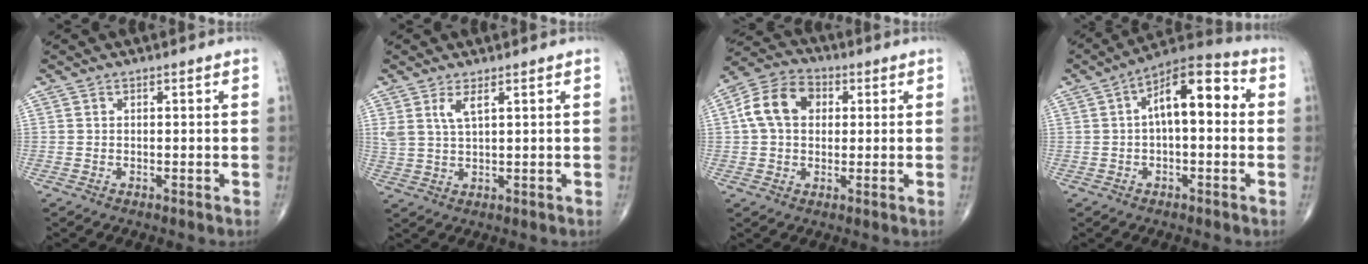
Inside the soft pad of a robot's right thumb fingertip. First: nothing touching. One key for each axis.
{"total": 3.6, "fx": 1.9, "fy": 1.0, "fz": 2.9, "tx": -0.066, "ty": -0.009, "tz": 0.044}
{"total": 10.3, "fx": 1.9, "fy": 7.5, "fz": 6.9, "tx": -0.119, "ty": 0.022, "tz": 0.024}
{"total": 12.4, "fx": 1.7, "fy": 5.7, "fz": 11.0, "tx": -0.152, "ty": 0.038, "tz": 0.014}